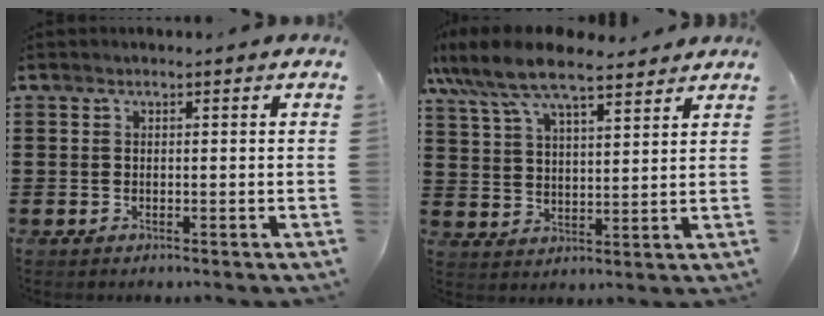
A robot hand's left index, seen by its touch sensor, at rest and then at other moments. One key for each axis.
{"total": 9.1, "fx": 7.7, "fy": 2.2, "fz": 4.3, "tx": -0.110, "ty": -0.021, "tz": 0.139}